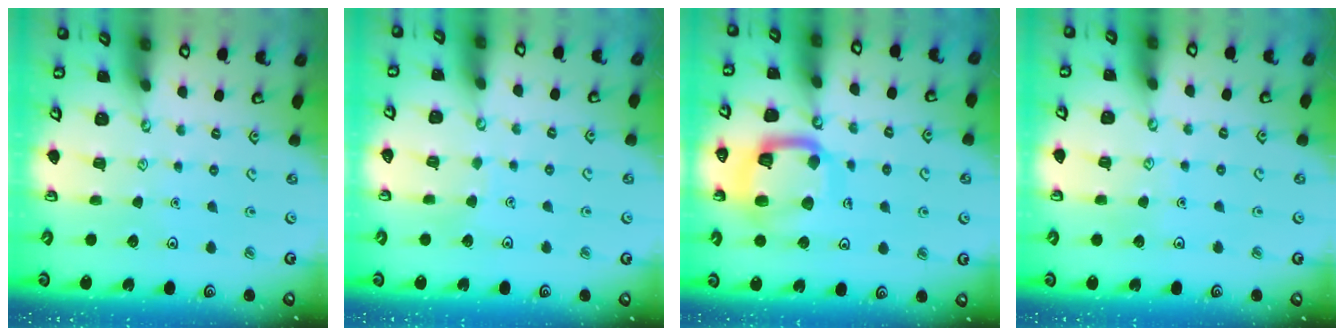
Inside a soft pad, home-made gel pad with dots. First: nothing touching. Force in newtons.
{"total": 2.5, "press": 2.5, "slide": 0.2}
{"total": 14.6, "press": 14.5, "slide": 1.6}
{"total": 3.7, "press": 3.7, "slide": 0.3}